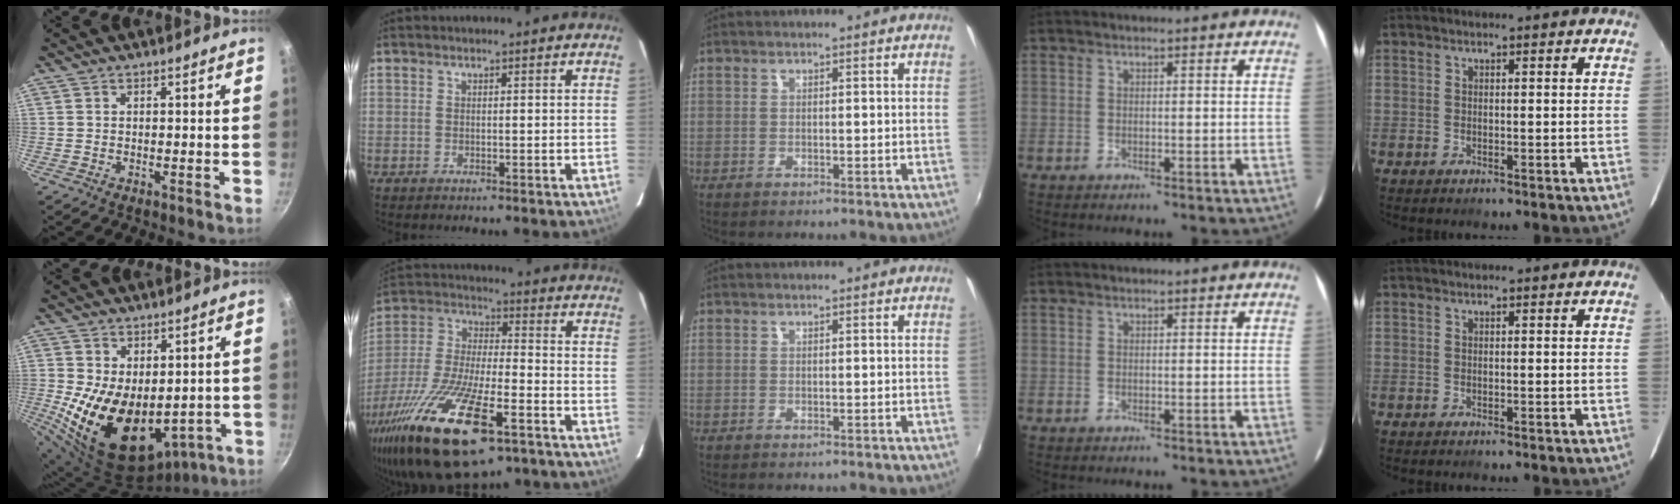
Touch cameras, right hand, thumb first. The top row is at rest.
{"thumb": {"total": 17.8, "force": [-1.4, 11.2, 13.8], "torque": [-0.223, -0.021, 0.009]}, "index": {"total": 27.1, "force": [-15.4, 9.0, 20.4], "torque": [-0.418, -0.060, -0.270]}}